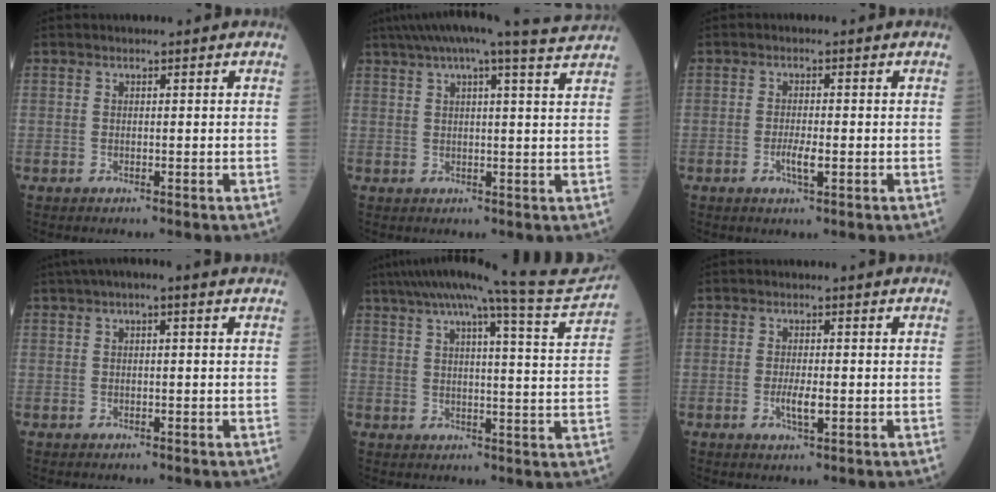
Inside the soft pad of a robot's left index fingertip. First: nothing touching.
{"total": 12.3, "force": [10.6, -0.8, 6.1], "torque": [-0.105, 0.018, 0.135]}
{"total": 2.6, "force": [-0.8, 0.5, 2.4], "torque": [-0.051, -0.002, -0.012]}
{"total": 3.9, "force": [2.1, 0.7, 3.2], "torque": [-0.056, 0.027, 0.029]}
{"total": 17.0, "force": [15.0, -1.8, 7.8], "torque": [-0.127, -0.031, 0.191]}
{"total": 2.9, "force": [-0.6, 0.7, 2.8], "torque": [-0.059, -0.002, -0.010]}